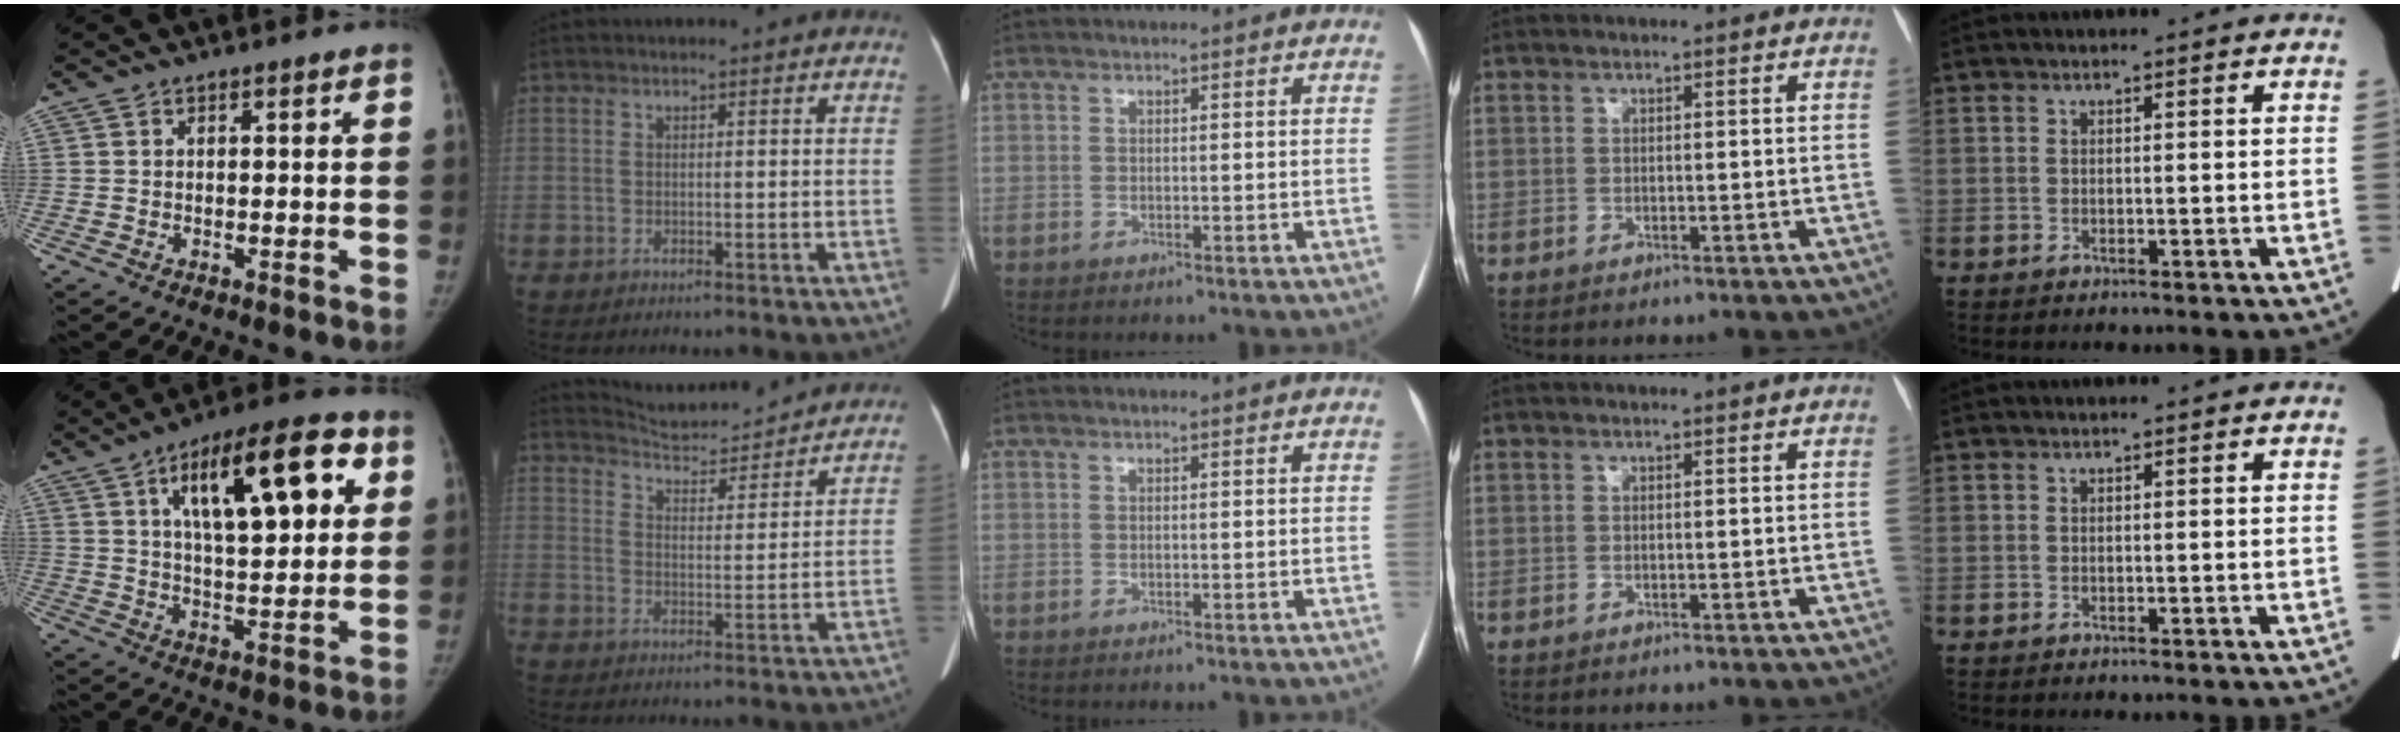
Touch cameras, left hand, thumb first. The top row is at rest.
{"thumb": {"total": 20.1, "force": [7.5, 7.7, 16.9], "torque": [-0.220, -0.010, 0.113]}, "index": {"total": 11.1, "force": [11.0, 0.8, 1.5], "torque": [-0.030, 0.009, 0.158]}}